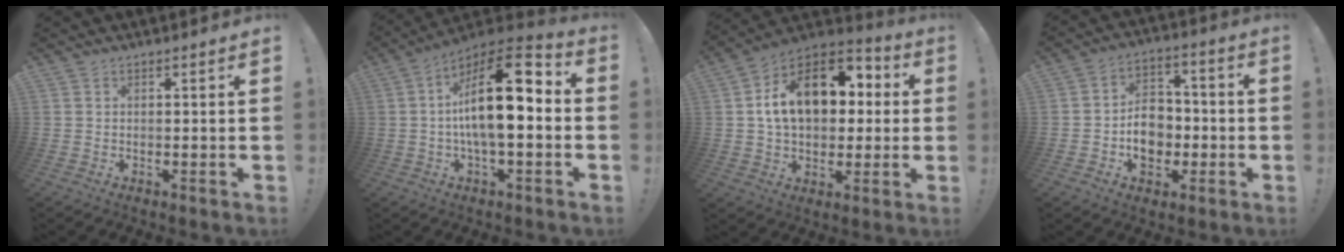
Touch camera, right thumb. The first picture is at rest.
{"total": 18.5, "force": [1.0, 6.7, 17.2], "torque": [-0.283, -0.005, 0.011]}
{"total": 18.8, "force": [4.1, 12.6, 13.3], "torque": [-0.209, 0.003, 0.077]}
{"total": 11.8, "force": [-2.4, 9.2, 7.0], "torque": [-0.110, 0.014, -0.037]}